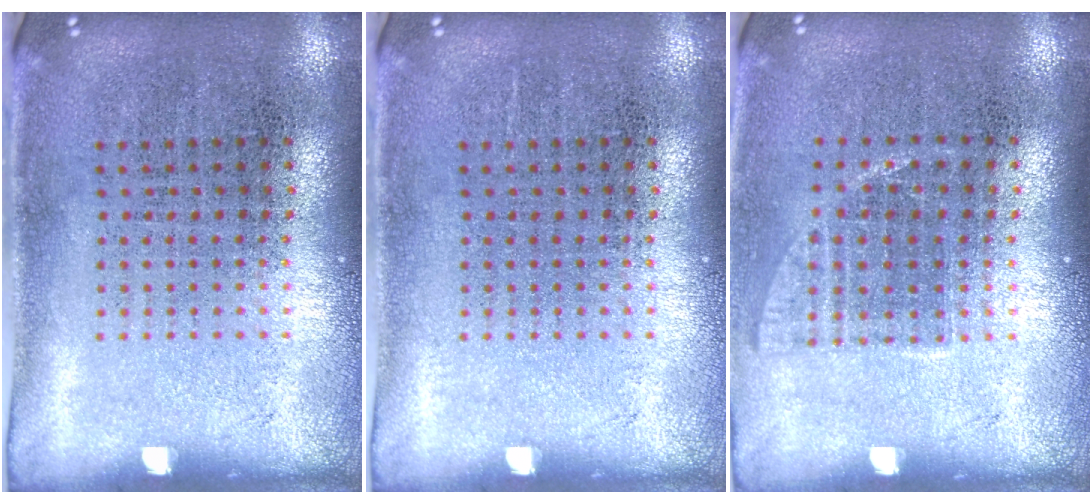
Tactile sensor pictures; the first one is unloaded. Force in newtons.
{"total": 0.0}
{"total": 1.0, "press": 0.8, "slide": 0.5}